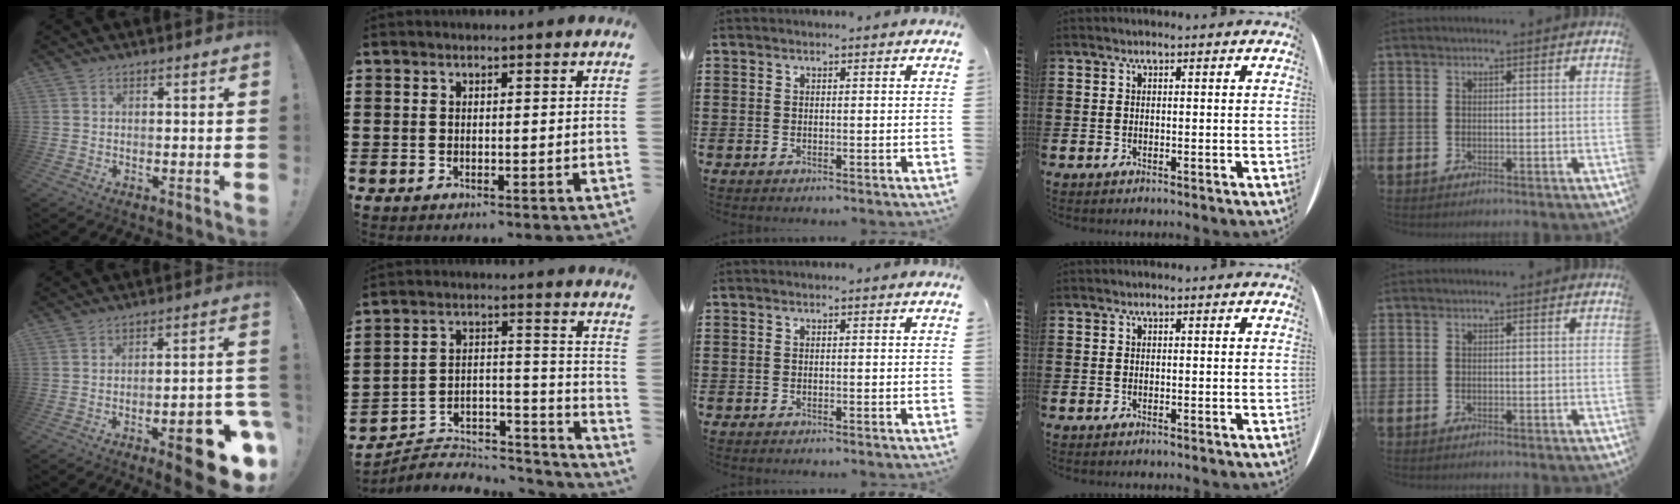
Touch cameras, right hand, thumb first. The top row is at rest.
{"thumb": {"total": 14.1, "force": [-7.1, 4.3, 11.4], "torque": [-0.120, 0.040, -0.101]}, "index": {"total": 5.4, "force": [-5.1, 1.7, 0.7], "torque": [-0.010, 0.006, -0.103]}}